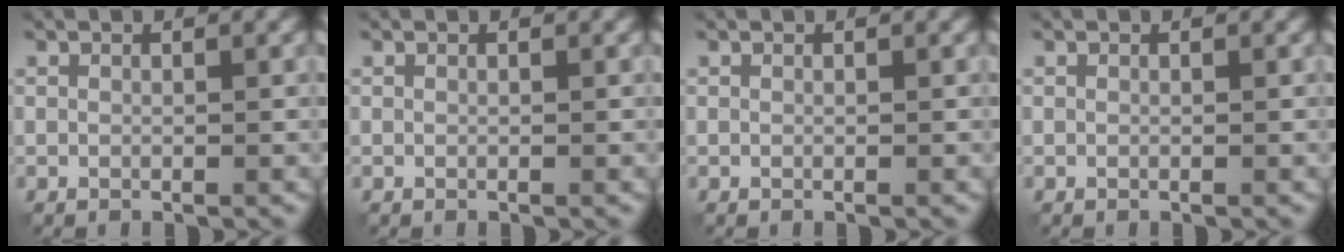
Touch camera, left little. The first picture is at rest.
{"total": 0.0}
{"total": 0.0}
{"total": 0.0}